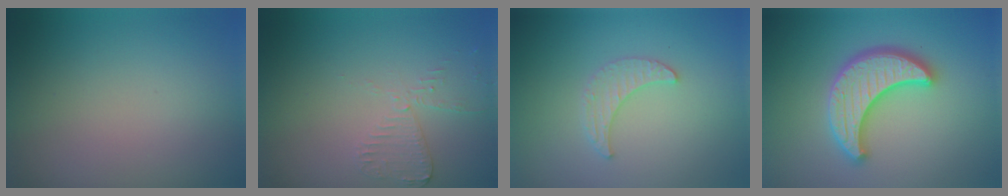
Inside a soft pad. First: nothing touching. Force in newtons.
{"total": 2.0, "press": 2.0, "slide": 0.3}
{"total": 2.0, "press": 1.9, "slide": 0.5}
{"total": 4.8, "press": 4.7, "slide": 1.1}